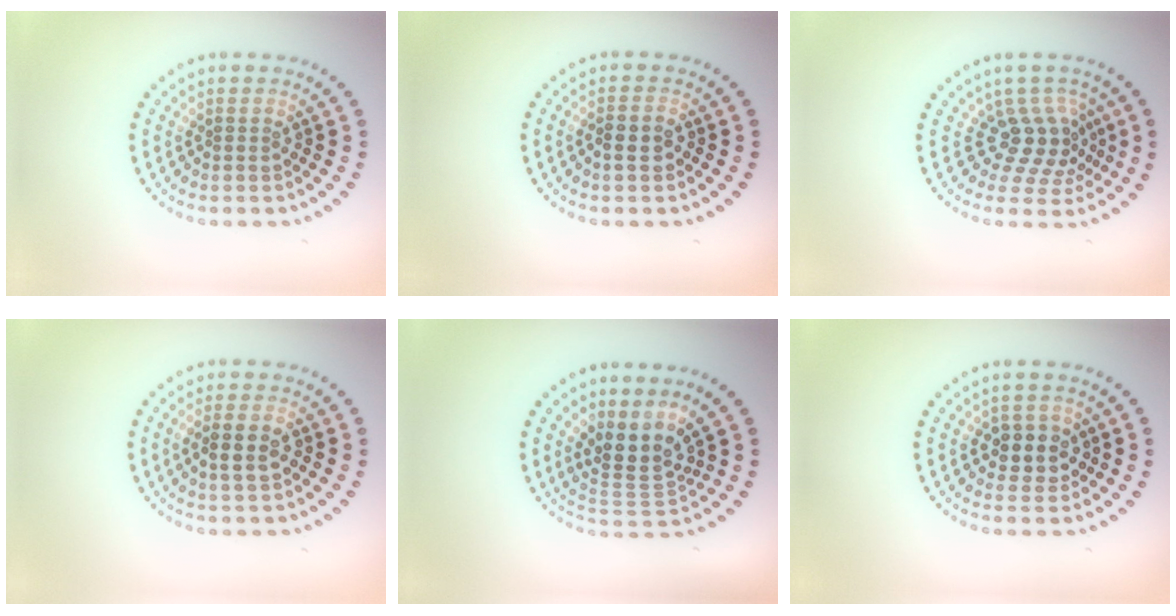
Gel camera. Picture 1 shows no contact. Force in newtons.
{"total": 1.3, "press": 1.2, "slide": 0.5}
{"total": 3.5, "press": 2.5, "slide": 2.4}
{"total": 2.5, "press": 2.4, "slide": 0.3}
{"total": 3.5, "press": 2.6, "slide": 2.3}
{"total": 2.7, "press": 2.5, "slide": 1.1}